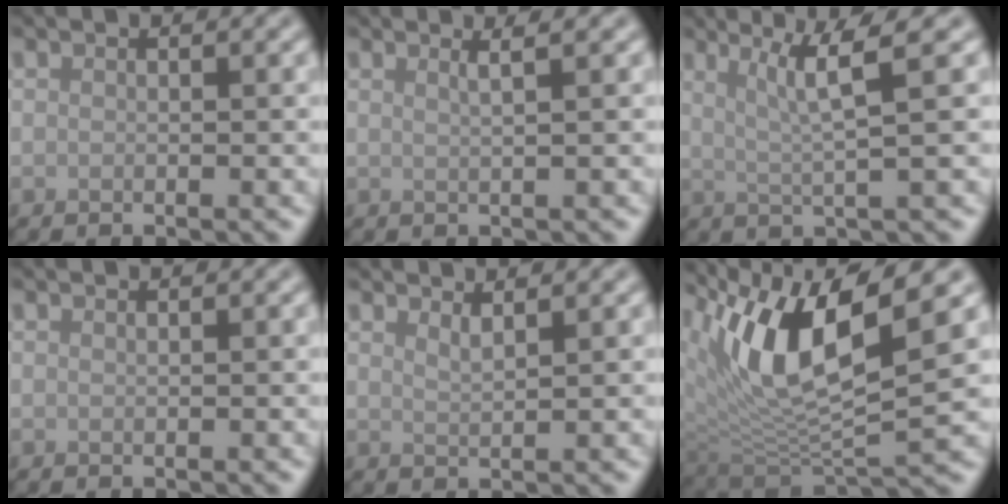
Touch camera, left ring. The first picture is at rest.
{"total": 1.9, "force": [1.1, 0.6, 1.4], "torque": [-0.013, 0.008, 0.002]}
{"total": 3.9, "force": [1.6, 0.2, 3.6], "torque": [-0.065, -0.001, 0.035]}
{"total": 0.0}
{"total": 1.4, "force": [1.1, 0.3, 0.7], "torque": [-0.005, 0.001, 0.017]}
{"total": 10.1, "force": [4.2, 3.6, 8.5], "torque": [-0.159, -0.006, 0.078]}